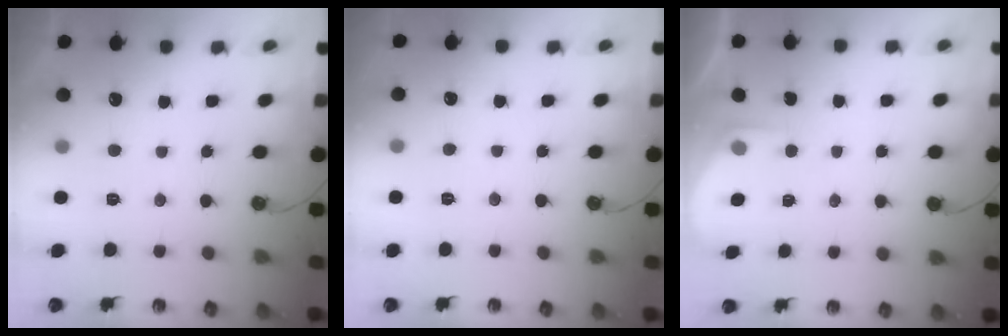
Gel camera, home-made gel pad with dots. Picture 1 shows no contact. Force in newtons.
{"total": 1.9, "press": 1.9, "slide": 0.4}
{"total": 1.4, "press": 1.3, "slide": 0.2}